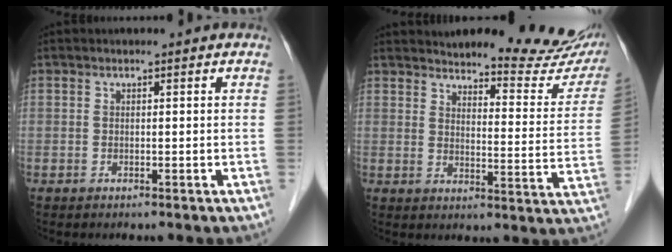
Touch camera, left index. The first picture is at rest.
{"total": 17.6, "force": [16.3, 3.4, 5.9], "torque": [-0.055, -0.068, 0.179]}